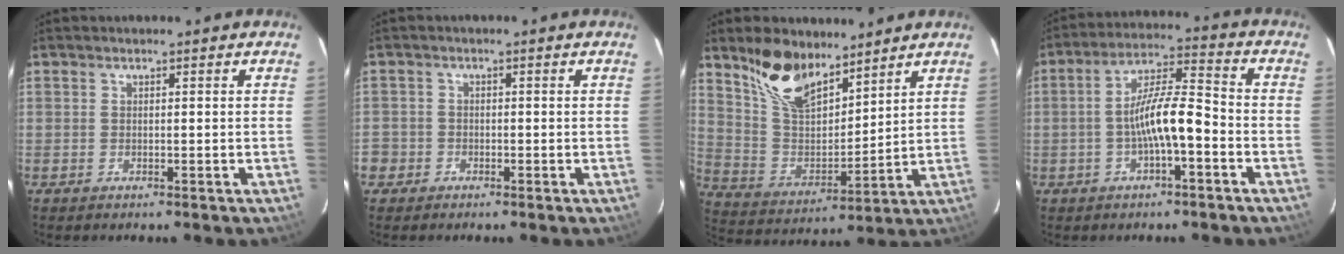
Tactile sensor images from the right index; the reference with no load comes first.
{"total": 3.1, "force": [-1.4, 2.8, 0.1], "torque": [-0.006, 0.013, -0.026]}
{"total": 14.3, "force": [10.4, 6.4, 7.4], "torque": [-0.149, 0.007, 0.207]}
{"total": 9.2, "force": [-3.0, 1.8, 8.5], "torque": [-0.163, 0.015, -0.050]}